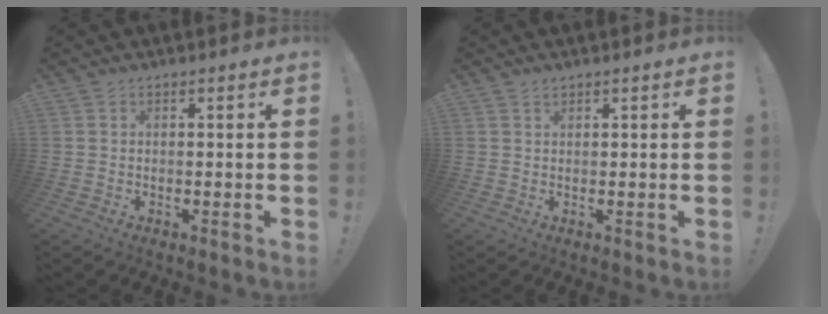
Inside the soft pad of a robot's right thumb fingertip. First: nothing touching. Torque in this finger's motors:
{"motor_torque": [-0.27, 0.36, 0.12, -0.04, -0.04]}